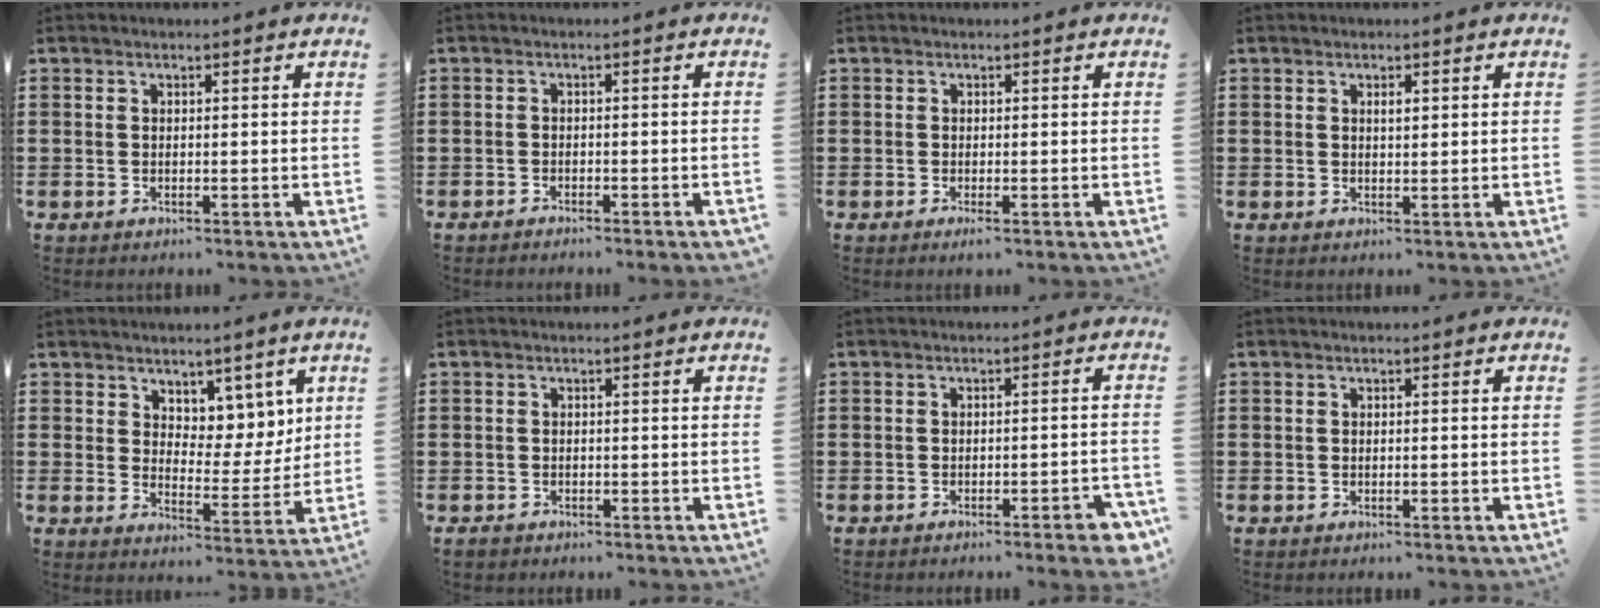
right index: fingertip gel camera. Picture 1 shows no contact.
{"total": 1.4, "force": [-1.4, 0.1, 0.1], "torque": [-0.005, 0.002, -0.028]}
{"total": 0.8, "force": [-0.3, 0.0, 0.7], "torque": [-0.019, -0.009, -0.007]}
{"total": 1.0, "force": [0.4, 0.4, 0.9], "torque": [-0.018, 0.004, 0.005]}
{"total": 6.3, "force": [4.7, 4.1, 0.7], "torque": [-0.029, -0.022, 0.086]}
{"total": 0.9, "force": [-0.7, 0.5, 0.1], "torque": [-0.004, 0.000, -0.016]}
{"total": 2.7, "force": [-2.2, 0.2, 1.7], "torque": [-0.028, -0.003, -0.038]}
{"total": 0.0}